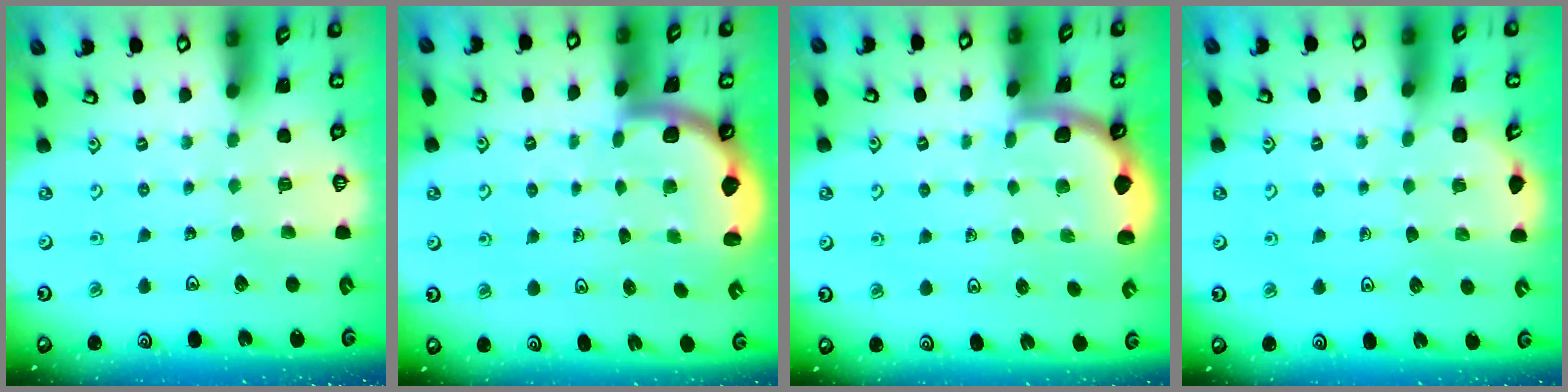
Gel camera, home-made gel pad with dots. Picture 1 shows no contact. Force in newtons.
{"total": 1.6, "press": 1.6, "slide": 0.1}
{"total": 1.8, "press": 1.8, "slide": 0.0}
{"total": 2.7, "press": 2.6, "slide": 0.8}